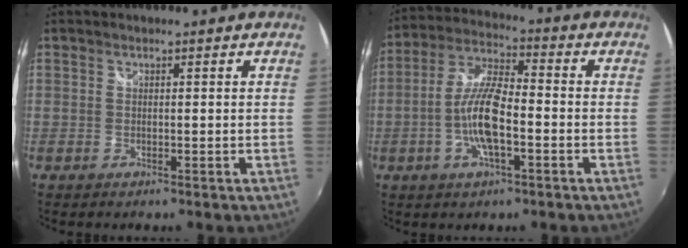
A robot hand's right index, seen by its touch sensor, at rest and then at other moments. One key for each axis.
{"total": 10.8, "fx": -3.0, "fy": 3.2, "fz": 9.9, "tx": -0.205, "ty": 0.005, "tz": -0.059}